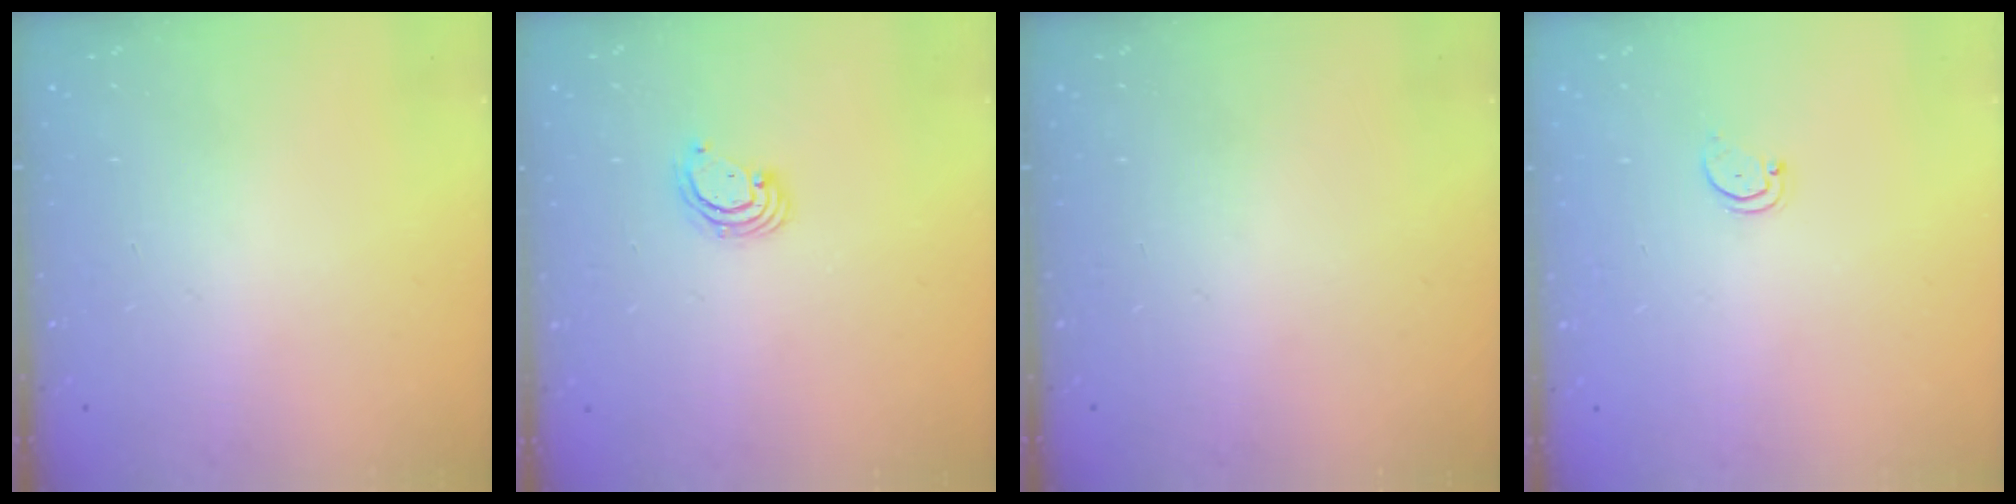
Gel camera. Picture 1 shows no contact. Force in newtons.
{"total": 3.3, "press": 3.3, "slide": 0.2}
{"total": 0.0}
{"total": 1.5, "press": 1.5, "slide": 0.3}